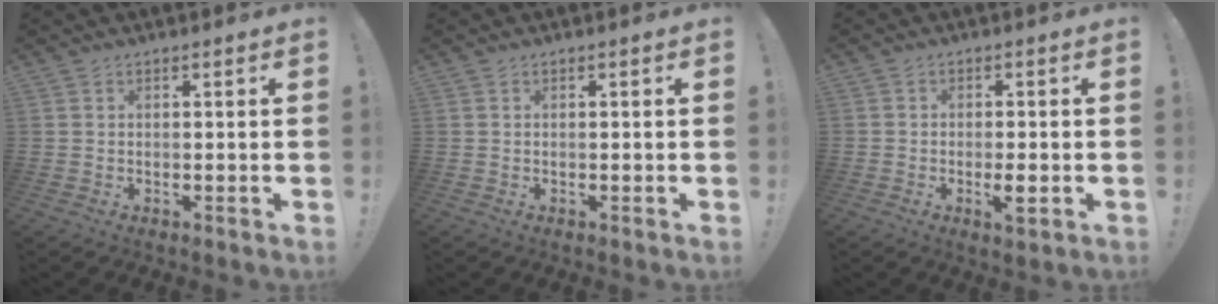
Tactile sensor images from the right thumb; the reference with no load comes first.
{"total": 0.0}
{"total": 4.3, "force": [-1.8, 2.9, 2.6], "torque": [-0.029, 0.011, -0.030]}